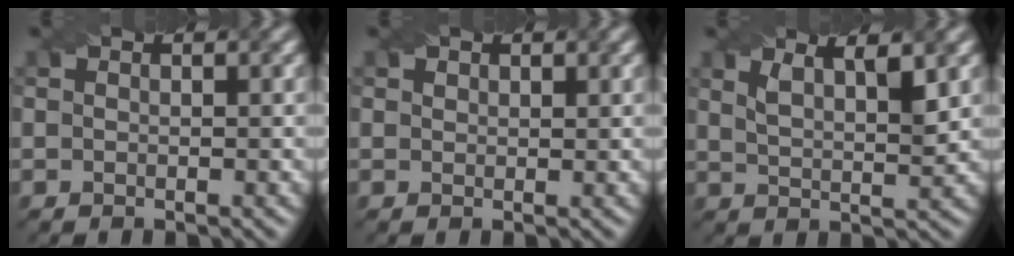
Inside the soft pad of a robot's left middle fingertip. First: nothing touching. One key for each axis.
{"total": 1.1, "fx": 0.8, "fy": 0.6, "fz": 0.3, "tx": -0.006, "ty": -0.006, "tz": 0.012}
{"total": 4.1, "fx": 2.3, "fy": 1.4, "fz": 3.0, "tx": -0.036, "ty": 0.009, "tz": 0.030}